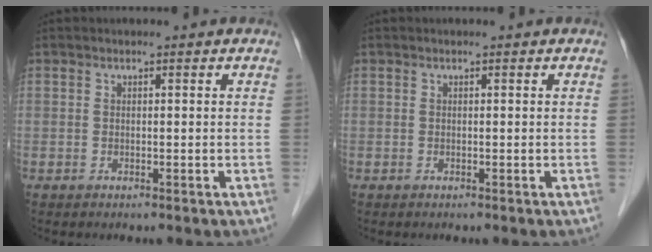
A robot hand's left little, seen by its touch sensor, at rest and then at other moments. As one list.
[{"total": 0.0}]